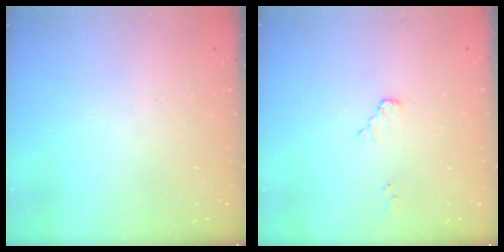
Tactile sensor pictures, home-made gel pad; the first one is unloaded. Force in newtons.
{"total": 2.9, "press": 2.8, "slide": 0.4}